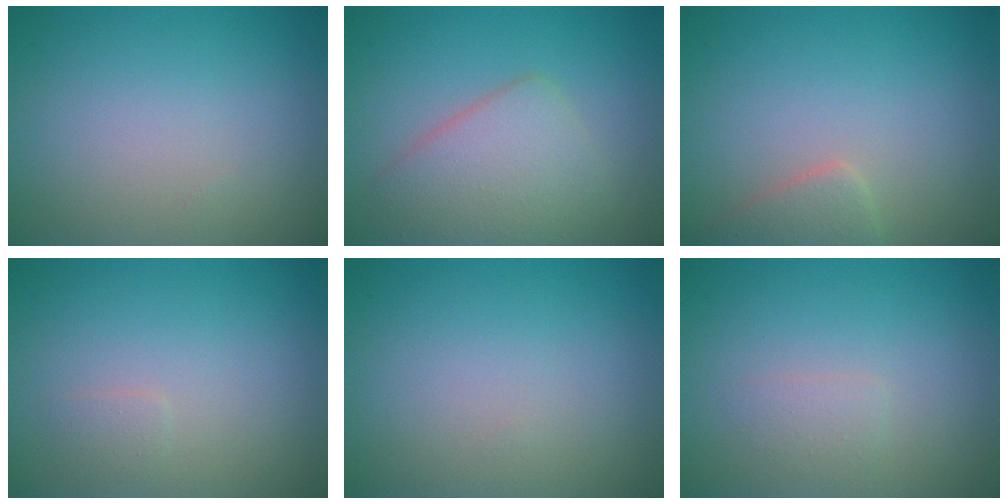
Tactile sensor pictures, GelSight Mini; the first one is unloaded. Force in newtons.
{"total": 4.8, "press": 4.8, "slide": 0.1}
{"total": 2.2, "press": 2.2, "slide": 0.2}
{"total": 0.7, "press": 0.7, "slide": 0.1}
{"total": 0.0}
{"total": 1.1, "press": 1.1, "slide": 0.1}